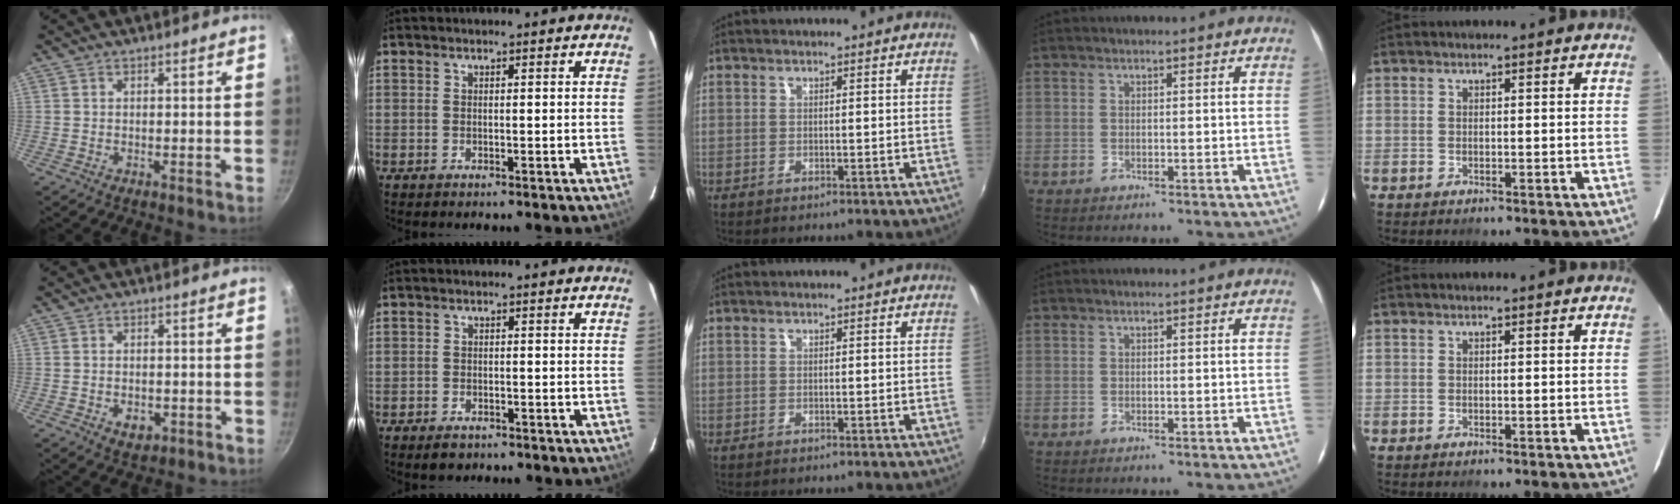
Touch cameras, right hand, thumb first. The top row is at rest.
{"thumb": {"total": 3.6, "force": [-1.1, 2.5, 2.4], "torque": [-0.033, 0.003, -0.011]}, "index": {"total": 2.9, "force": [-2.1, 1.7, 1.0], "torque": [-0.026, -0.001, -0.031]}}